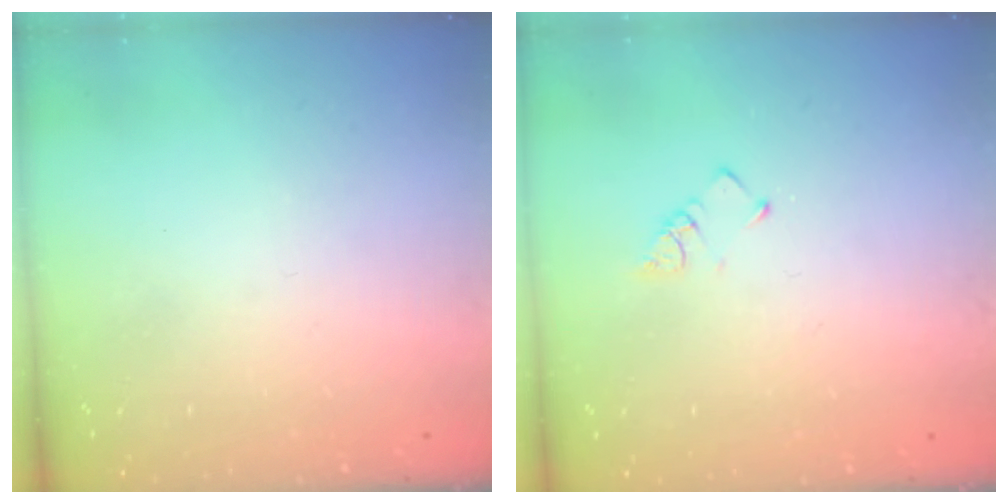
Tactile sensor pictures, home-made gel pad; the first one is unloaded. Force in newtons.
{"total": 1.9, "press": 1.9, "slide": 0.3}